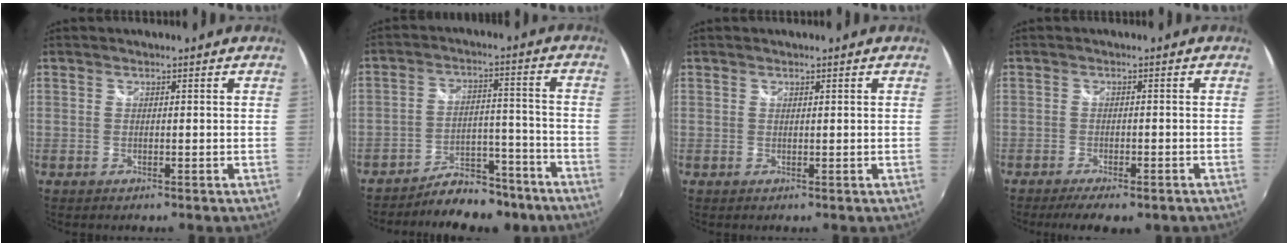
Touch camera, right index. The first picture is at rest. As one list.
[{"total": 11.1, "force": [-9.6, 4.5, 3.4], "torque": [-0.060, 0.030, -0.128]}, {"total": 0.0}, {"total": 7.0, "force": [-5.3, 2.0, 4.1], "torque": [-0.094, -0.021, -0.079]}]